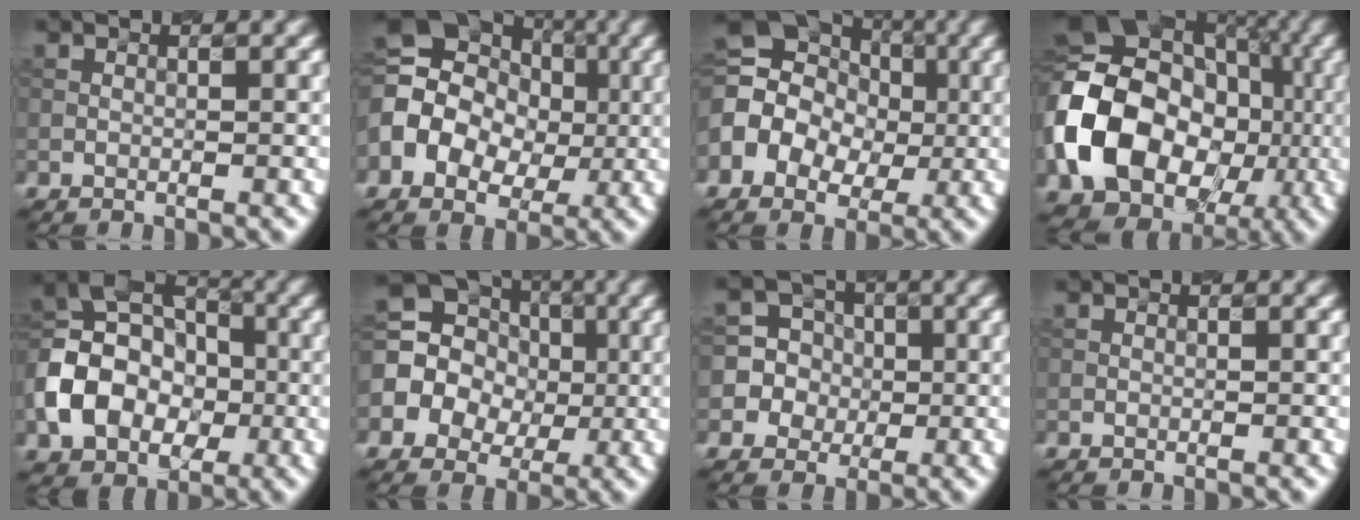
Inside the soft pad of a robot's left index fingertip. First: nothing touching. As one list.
[{"total": 12.2, "force": [0.3, 9.8, 7.2], "torque": [-0.135, 0.007, -0.020]}, {"total": 11.1, "force": [0.0, 9.0, 6.5], "torque": [-0.112, 0.019, -0.032]}, {"total": 16.5, "force": [-2.3, 13.1, 9.8], "torque": [-0.201, 0.000, -0.050]}, {"total": 8.7, "force": [-2.2, 6.6, 5.1], "torque": [-0.101, 0.007, -0.054]}, {"total": 11.4, "force": [0.7, 10.2, 4.9], "torque": [-0.113, 0.043, -0.018]}, {"total": 7.0, "force": [0.5, 6.9, 1.1], "torque": [-0.041, 0.031, 0.009]}, {"total": 0.0}]